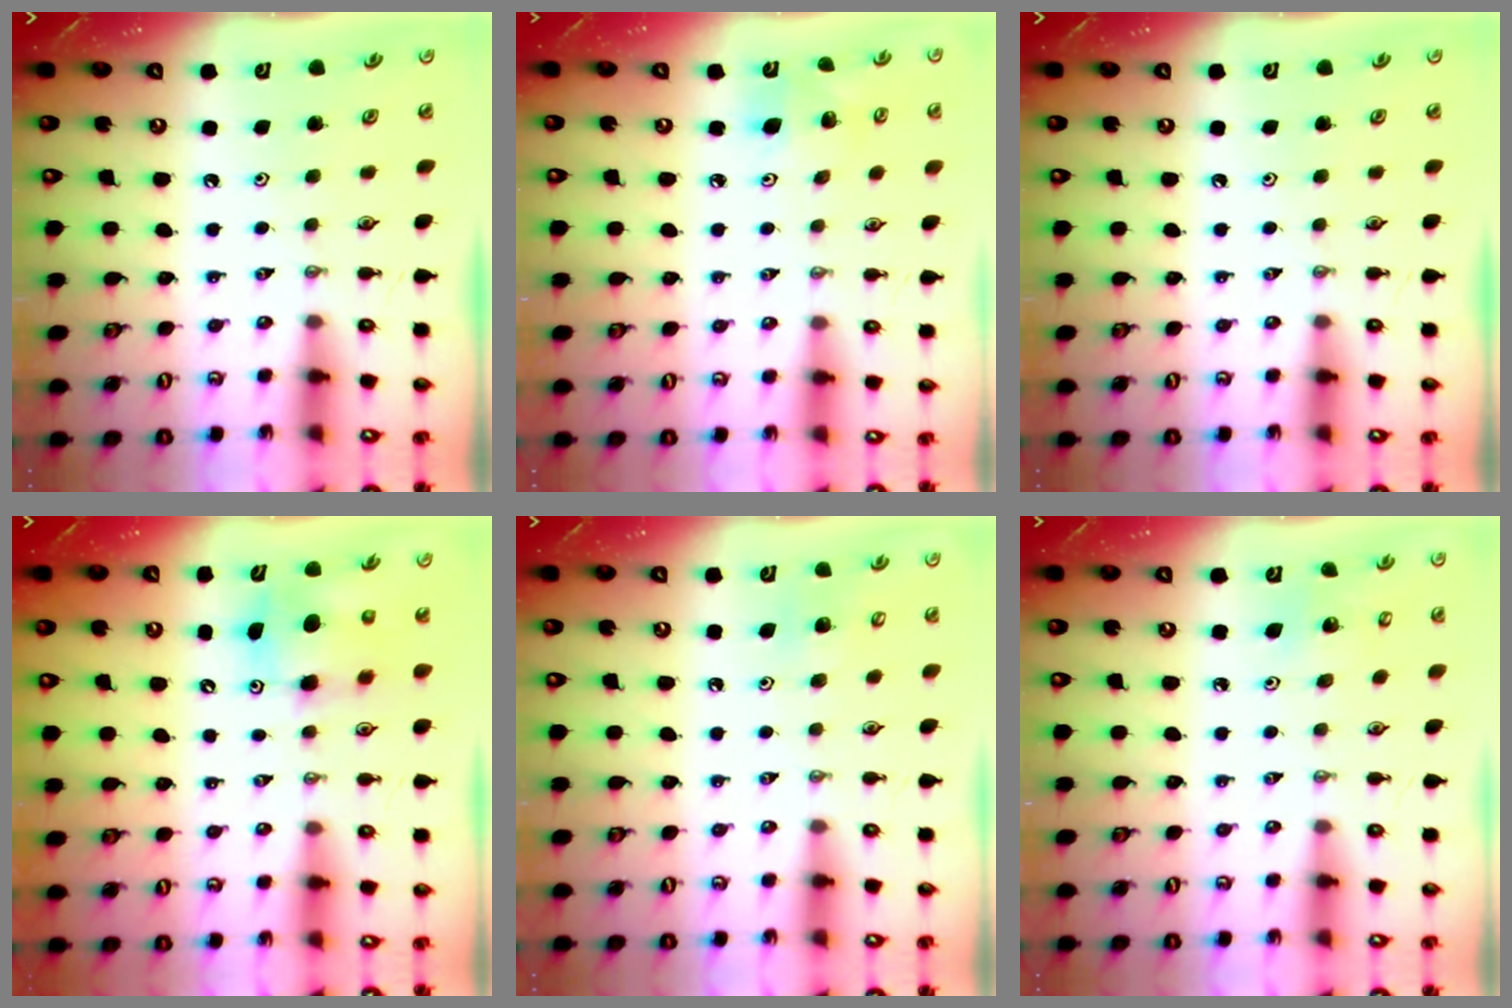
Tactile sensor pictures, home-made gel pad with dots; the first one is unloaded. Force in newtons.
{"total": 7.8, "press": 7.7, "slide": 1.3}
{"total": 0.0}
{"total": 8.8, "press": 8.5, "slide": 2.3}
{"total": 6.5, "press": 6.4, "slide": 0.7}
{"total": 4.7, "press": 4.7, "slide": 0.4}